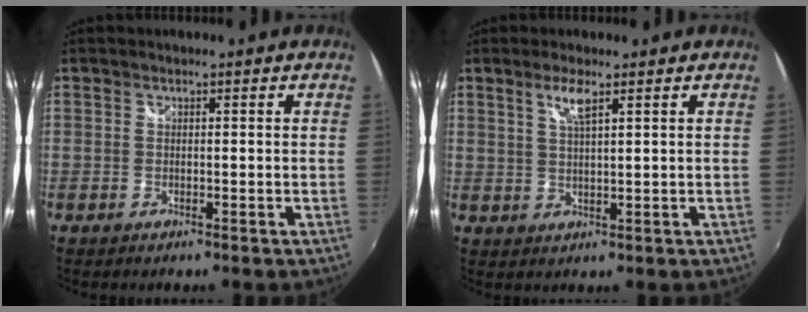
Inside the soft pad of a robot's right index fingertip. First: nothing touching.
{"total": 3.5, "force": [2.1, 0.3, 2.8], "torque": [-0.054, 0.000, 0.041]}